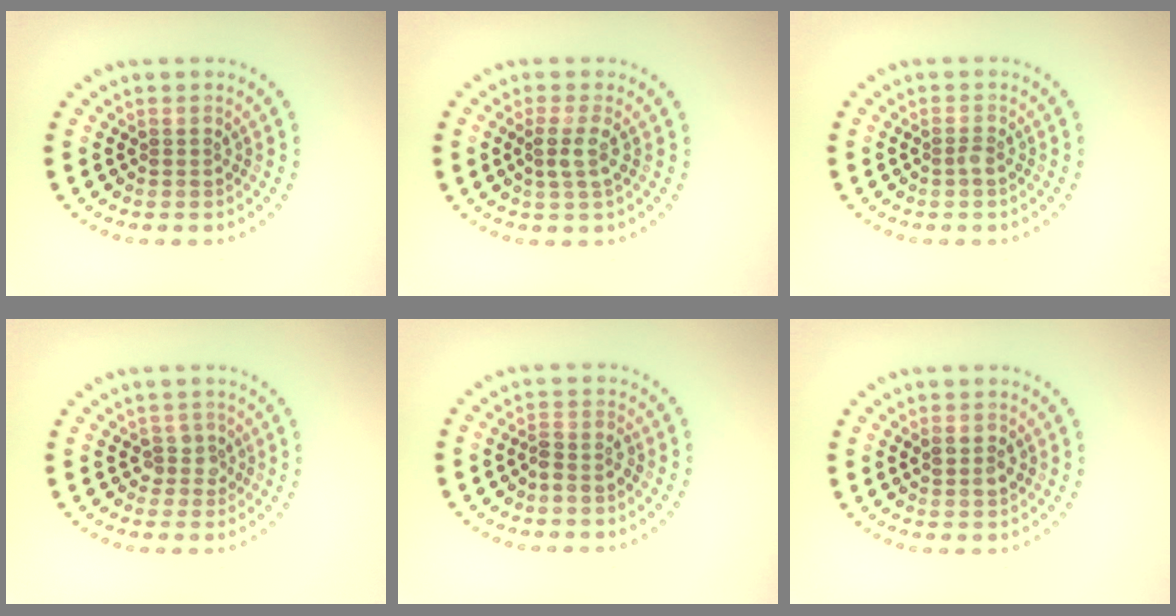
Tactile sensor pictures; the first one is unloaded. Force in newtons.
{"total": 2.0, "press": 1.6, "slide": 1.2}
{"total": 0.7, "press": 0.5, "slide": 0.5}
{"total": 1.7, "press": 1.3, "slide": 1.1}
{"total": 1.5, "press": 1.2, "slide": 0.8}
{"total": 1.5, "press": 1.5, "slide": 0.4}